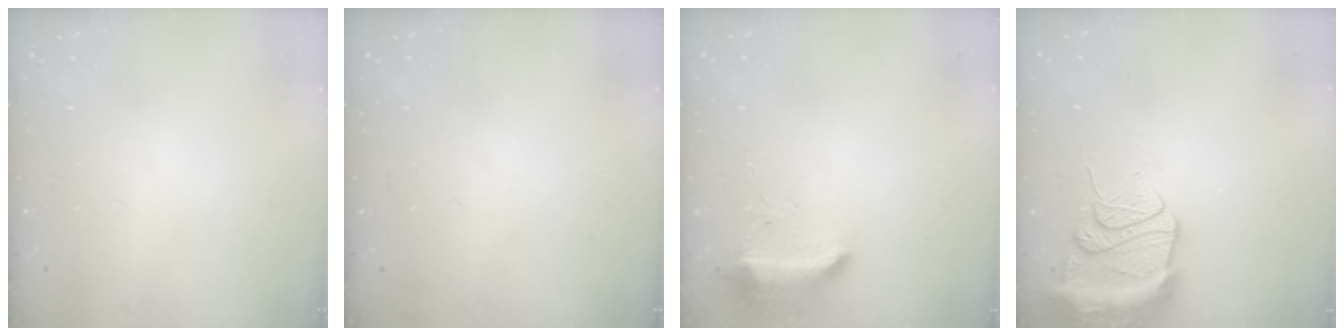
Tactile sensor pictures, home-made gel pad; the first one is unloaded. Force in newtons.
{"total": 2.8, "press": 2.2, "slide": 1.7}
{"total": 8.3, "press": 8.3, "slide": 0.2}
{"total": 14.0, "press": 13.9, "slide": 1.7}